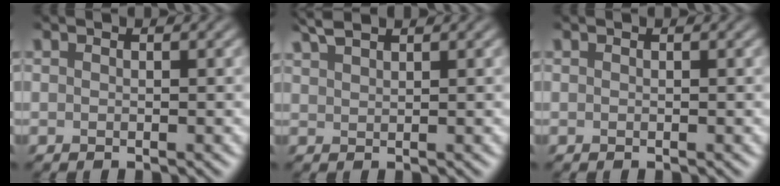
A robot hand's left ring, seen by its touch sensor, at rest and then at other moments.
{"total": 2.1, "force": [1.8, 0.3, 1.0], "torque": [-0.023, 0.011, 0.040]}
{"total": 0.0}